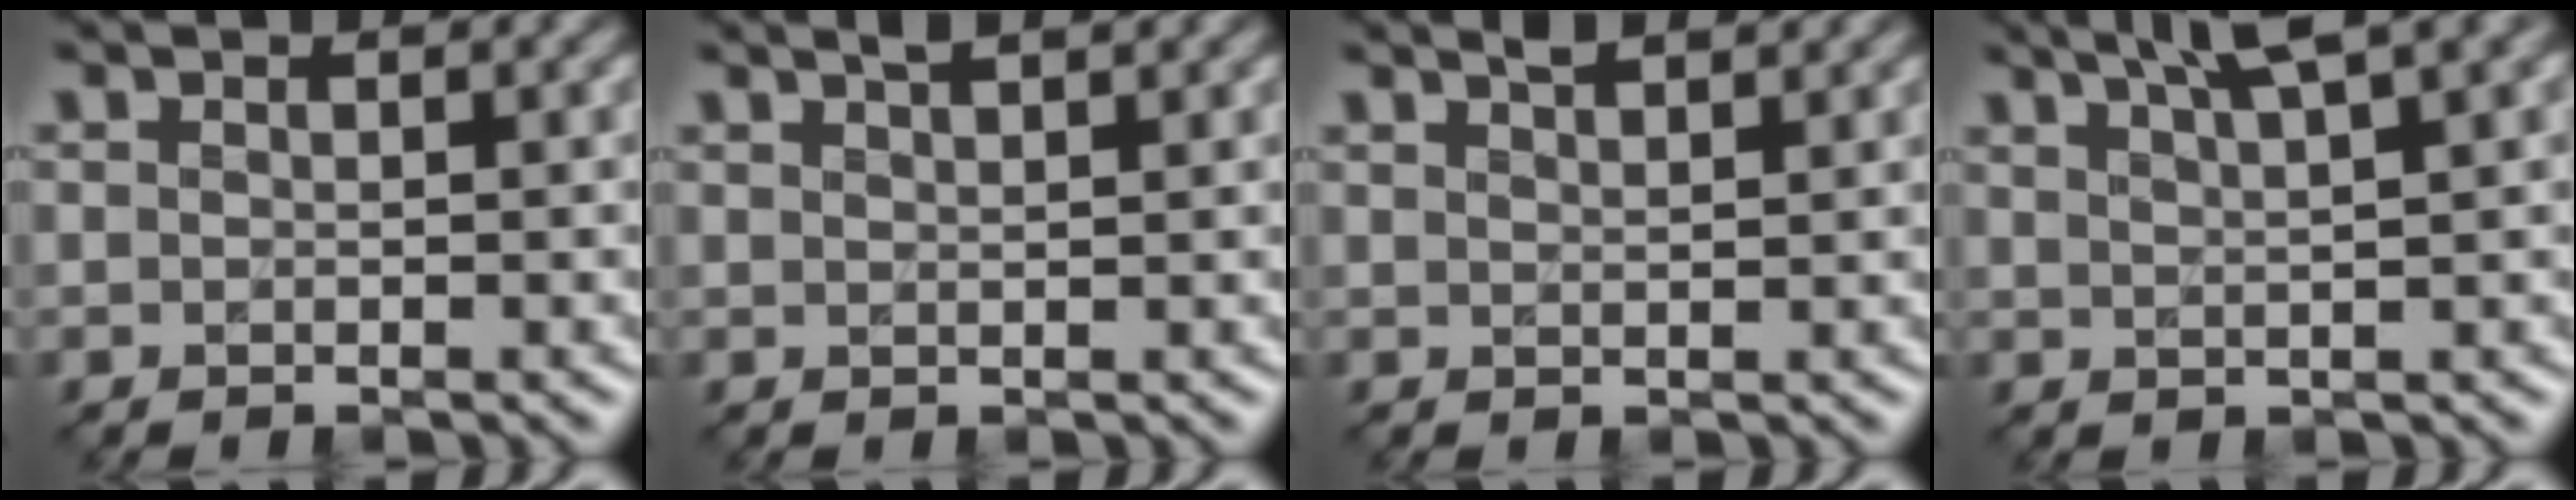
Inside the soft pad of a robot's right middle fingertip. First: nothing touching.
{"total": 2.7, "force": [2.0, 0.9, 1.6], "torque": [0.003, 0.012, 0.004]}
{"total": 2.9, "force": [2.3, 0.8, 1.5], "torque": [0.002, 0.013, 0.014]}
{"total": 5.9, "force": [4.2, 1.0, 4.1], "torque": [-0.047, 0.024, 0.050]}